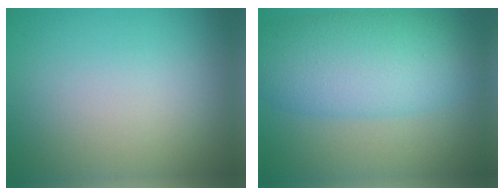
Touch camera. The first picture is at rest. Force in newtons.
{"total": 8.3, "press": 8.3, "slide": 0.0}